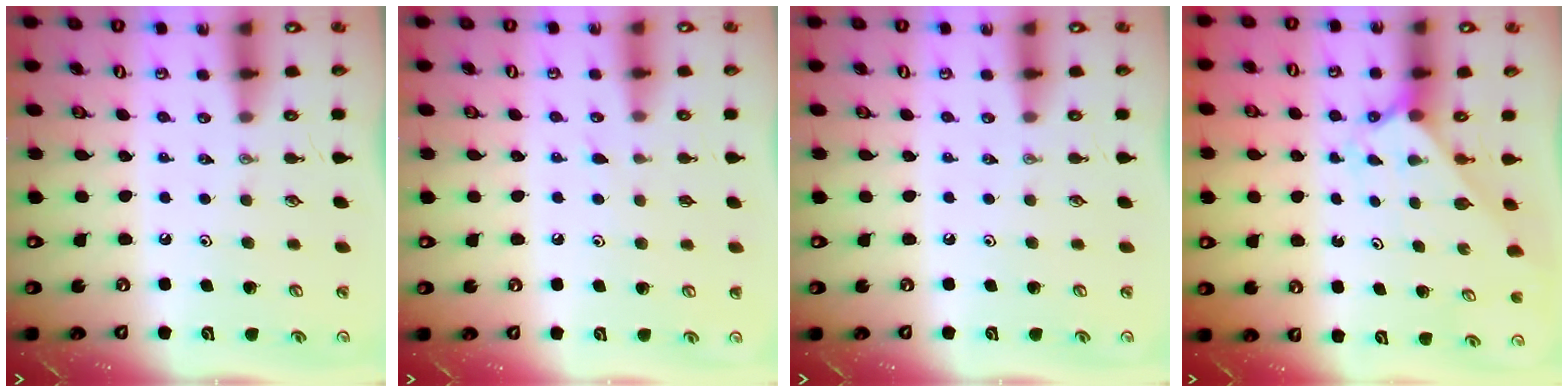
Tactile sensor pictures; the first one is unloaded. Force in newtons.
{"total": 5.8, "press": 5.8, "slide": 0.6}
{"total": 0.0}
{"total": 1.9, "press": 1.9, "slide": 0.2}